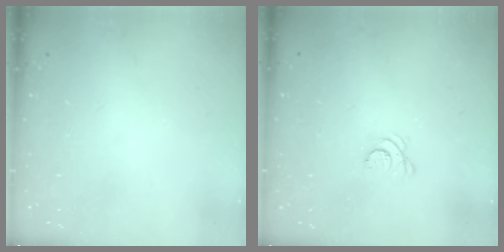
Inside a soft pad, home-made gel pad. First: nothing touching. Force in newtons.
{"total": 3.9, "press": 3.8, "slide": 0.6}